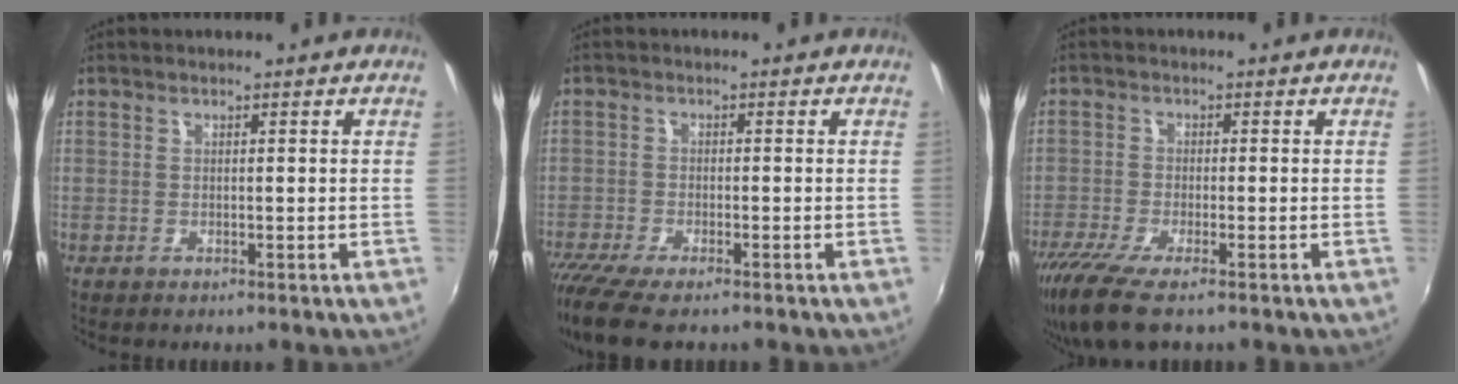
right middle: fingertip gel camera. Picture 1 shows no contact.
{"total": 8.8, "force": [-6.9, 1.8, 5.1], "torque": [-0.128, -0.042, -0.129]}
{"total": 8.8, "force": [-6.3, 1.6, 5.9], "torque": [-0.141, -0.035, -0.117]}